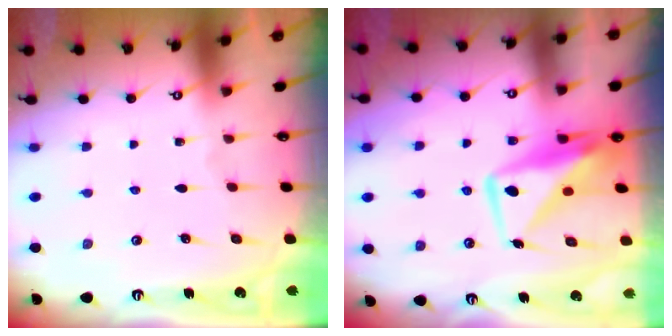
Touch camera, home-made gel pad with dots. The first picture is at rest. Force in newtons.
{"total": 11.7, "press": 11.7, "slide": 0.8}